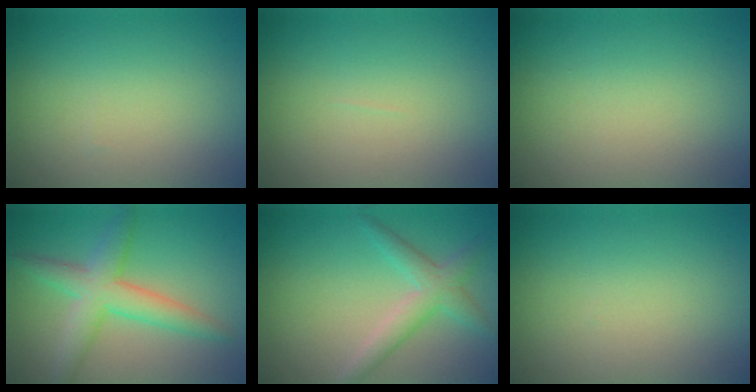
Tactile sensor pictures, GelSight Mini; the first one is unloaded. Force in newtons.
{"total": 0.0}
{"total": 0.0}
{"total": 4.7, "press": 4.7, "slide": 0.1}
{"total": 2.9, "press": 2.9, "slide": 0.2}
{"total": 0.0}